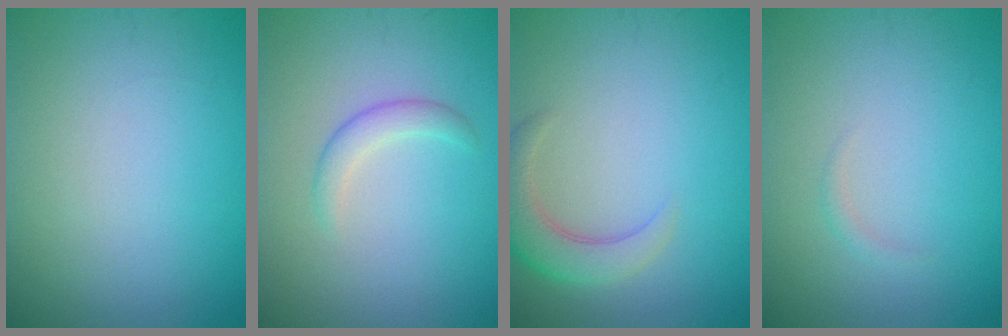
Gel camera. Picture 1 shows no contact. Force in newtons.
{"total": 1.6, "press": 1.6, "slide": 0.1}
{"total": 3.6, "press": 3.6, "slide": 0.3}
{"total": 0.6, "press": 0.6, "slide": 0.0}